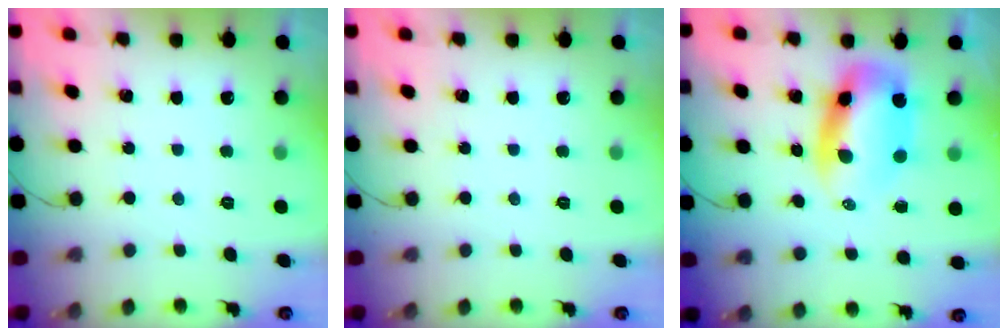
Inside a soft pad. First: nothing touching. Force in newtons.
{"total": 0.0}
{"total": 8.7, "press": 8.3, "slide": 2.3}